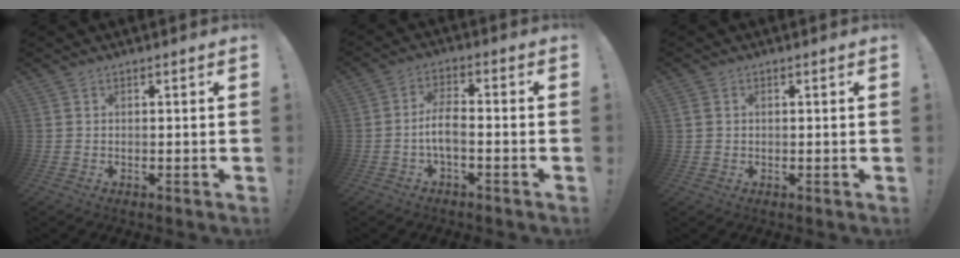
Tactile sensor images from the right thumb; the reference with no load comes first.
{"total": 6.9, "force": [-2.0, 2.5, 6.1], "torque": [-0.119, 0.003, -0.036]}
{"total": 1.9, "force": [0.6, 1.6, 0.7], "torque": [-0.014, 0.005, 0.012]}